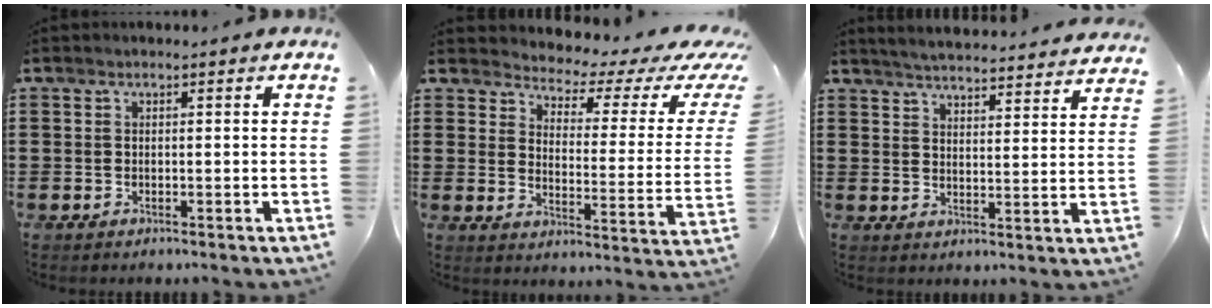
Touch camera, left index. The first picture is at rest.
{"total": 3.2, "force": [2.7, 1.1, 1.3], "torque": [-0.038, -0.028, 0.037]}
{"total": 4.5, "force": [4.4, -0.6, 0.4], "torque": [-0.028, -0.032, 0.076]}